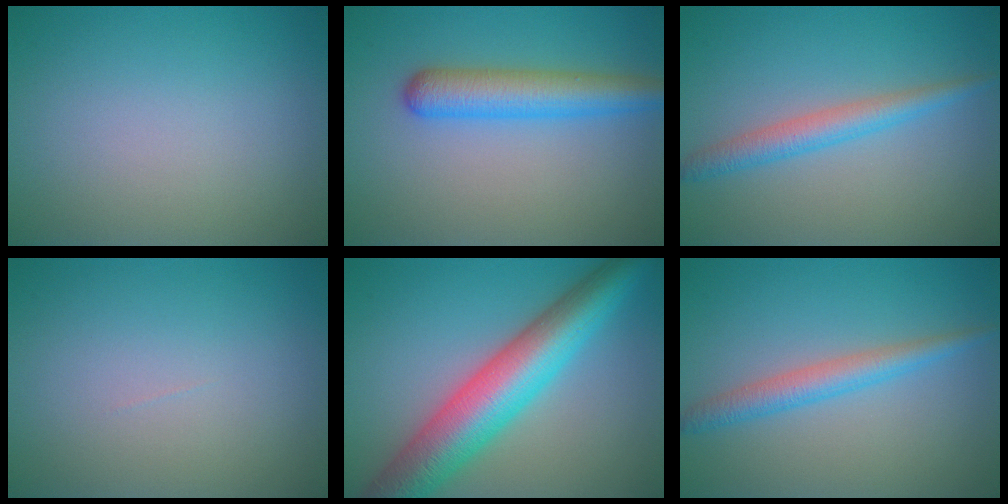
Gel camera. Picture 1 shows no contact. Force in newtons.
{"total": 4.7, "press": 4.7, "slide": 0.1}
{"total": 2.9, "press": 2.9, "slide": 0.1}
{"total": 0.0}
{"total": 9.7, "press": 9.7, "slide": 0.2}
{"total": 2.9, "press": 2.9, "slide": 0.1}